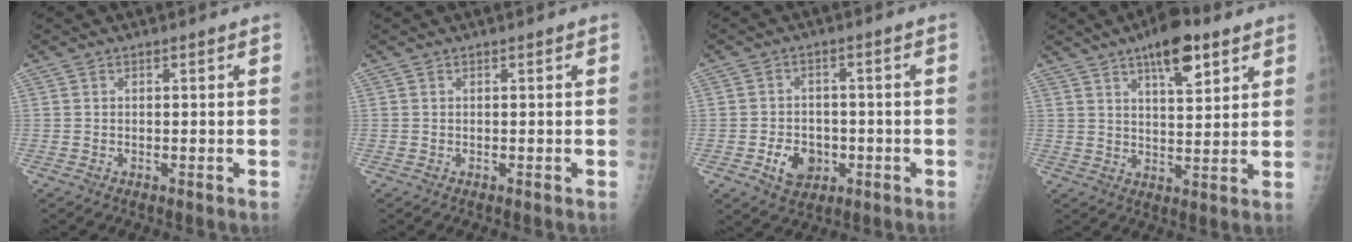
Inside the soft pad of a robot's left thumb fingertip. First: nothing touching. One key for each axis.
{"total": 0.0}
{"total": 6.6, "fx": -2.3, "fy": 5.2, "fz": 3.5, "tx": -0.034, "ty": 0.012, "tz": -0.033}
{"total": 10.2, "fx": 5.9, "fy": 3.6, "fz": 7.4, "tx": -0.096, "ty": -0.027, "tz": 0.090}